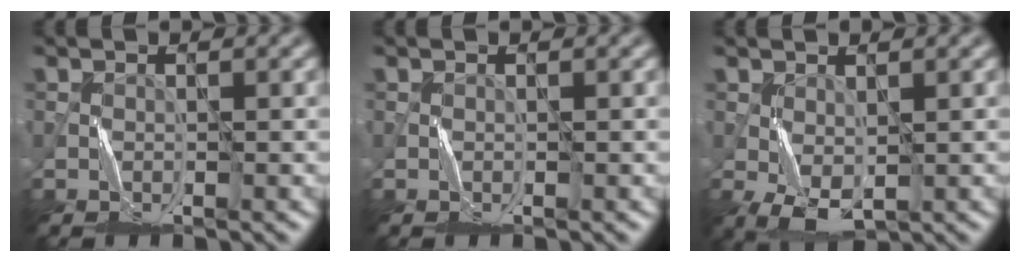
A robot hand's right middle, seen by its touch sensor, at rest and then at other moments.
{"total": 0.0}
{"total": 3.2, "force": [-0.3, 1.8, 2.7], "torque": [-0.072, -0.001, -0.001]}